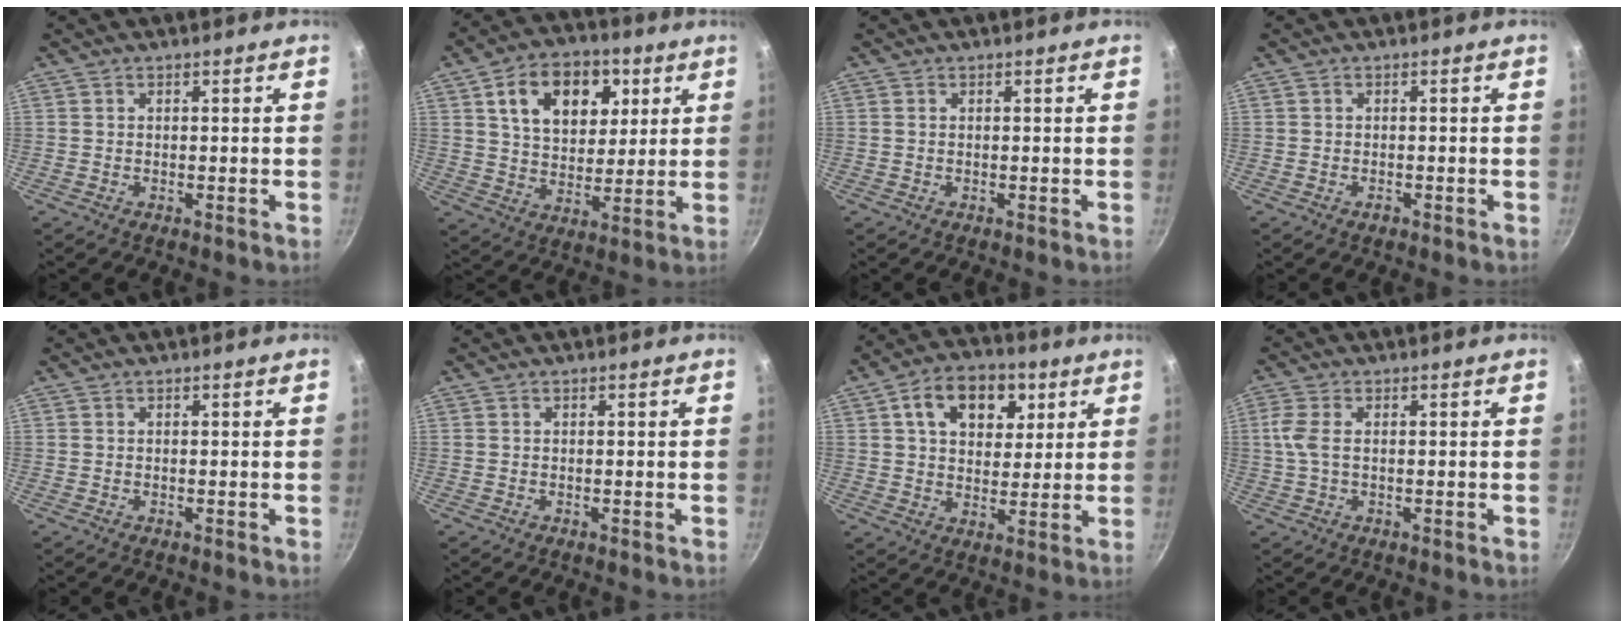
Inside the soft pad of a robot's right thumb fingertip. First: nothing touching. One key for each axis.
{"total": 15.5, "fx": 5.7, "fy": 10.6, "fz": 9.9, "tx": -0.118, "ty": -0.010, "tz": 0.090}
{"total": 0.0}
{"total": 1.0, "fx": -0.6, "fy": 0.6, "fz": 0.6, "tx": -0.009, "ty": 0.005, "tz": -0.009}
{"total": 0.0}
{"total": 0.0}
{"total": 13.1, "fx": 5.0, "fy": 8.9, "fz": 8.1, "tx": -0.092, "ty": -0.005, "tz": 0.072}
{"total": 4.3, "fx": 0.5, "fy": 2.3, "fz": 3.6, "tx": -0.086, "ty": 0.007, "tz": 0.007}